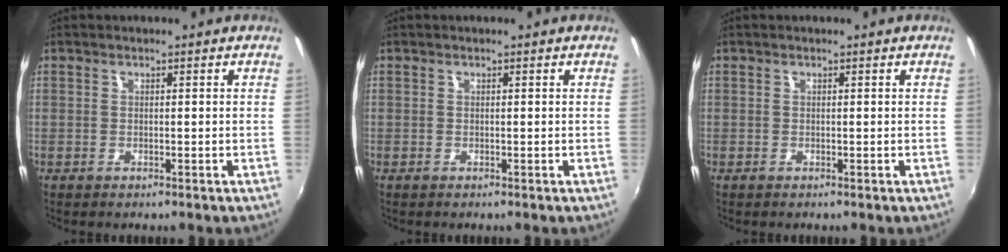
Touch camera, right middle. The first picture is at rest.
{"total": 0.0}
{"total": 0.0}